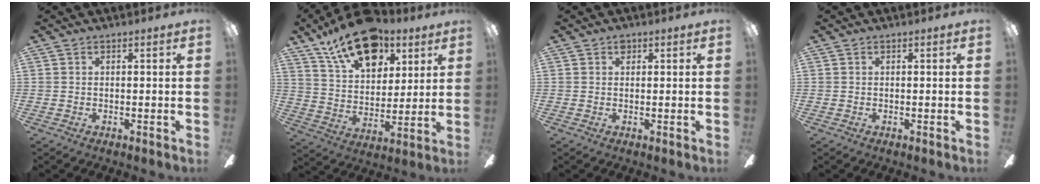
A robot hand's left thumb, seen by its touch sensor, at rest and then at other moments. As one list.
[{"total": 19.0, "force": [11.7, 10.6, 10.6], "torque": [-0.161, -0.054, 0.204]}, {"total": 1.4, "force": [0.9, 0.9, 0.6], "torque": [-0.005, -0.002, 0.015]}, {"total": 0.0}]